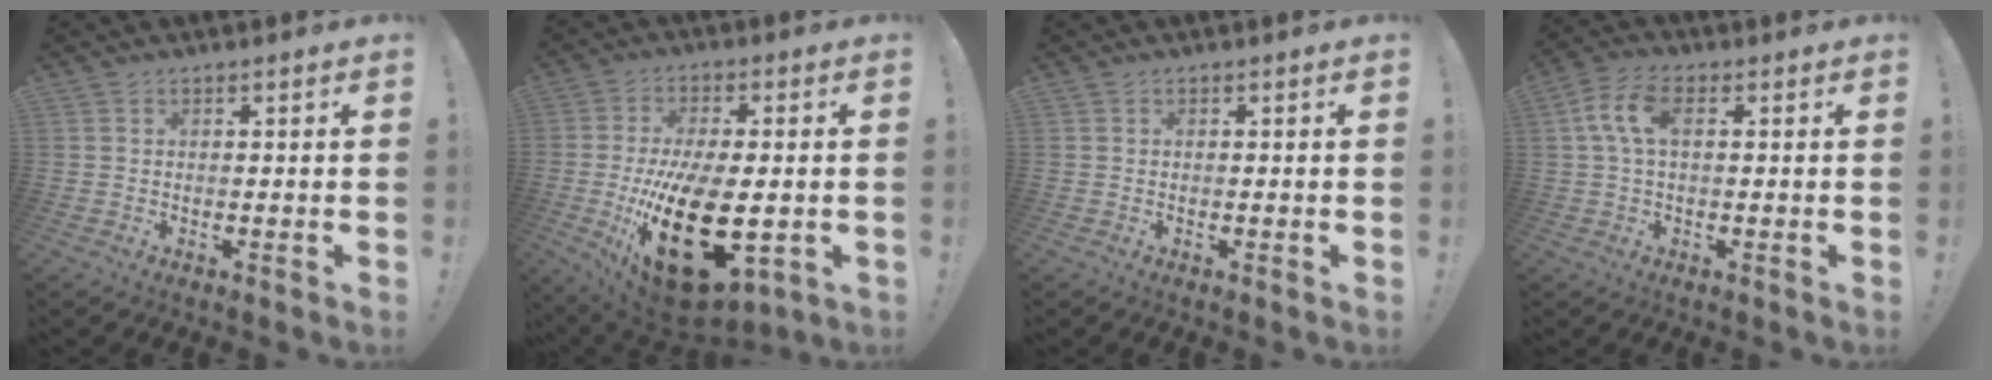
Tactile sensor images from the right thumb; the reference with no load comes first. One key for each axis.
{"total": 25.2, "fx": -4.3, "fy": 11.9, "fz": 21.8, "tx": -0.389, "ty": -0.005, "tz": -0.051}
{"total": 0.0}
{"total": 8.2, "fx": 1.5, "fy": 4.3, "fz": 6.8, "tx": -0.135, "ty": 0.008, "tz": 0.031}